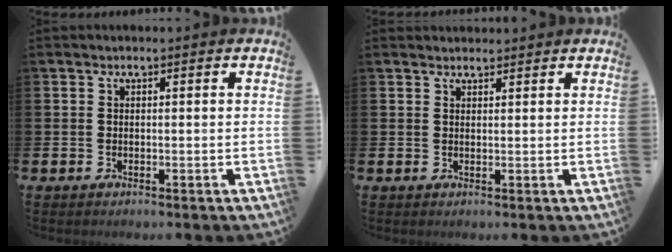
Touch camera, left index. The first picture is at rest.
{"total": 1.5, "force": [1.4, 0.3, 0.0], "torque": [0.009, -0.005, 0.024]}